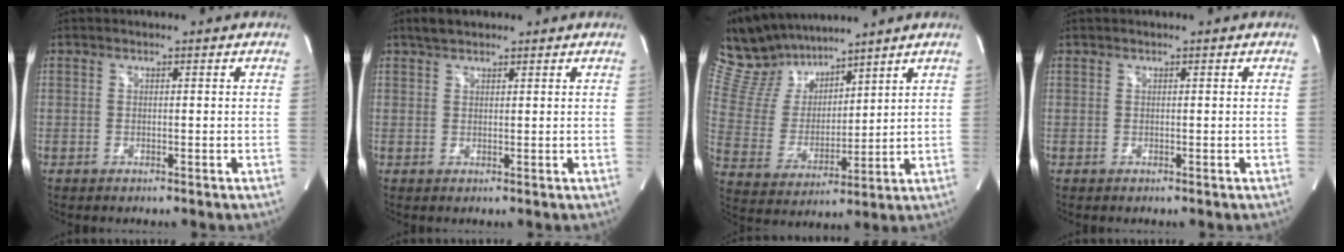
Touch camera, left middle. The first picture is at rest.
{"total": 2.7, "force": [2.2, 0.9, 1.2], "torque": [-0.028, 0.013, 0.038]}
{"total": 12.4, "force": [11.2, 4.2, 3.4], "torque": [-0.090, 0.023, 0.226]}
{"total": 0.0}